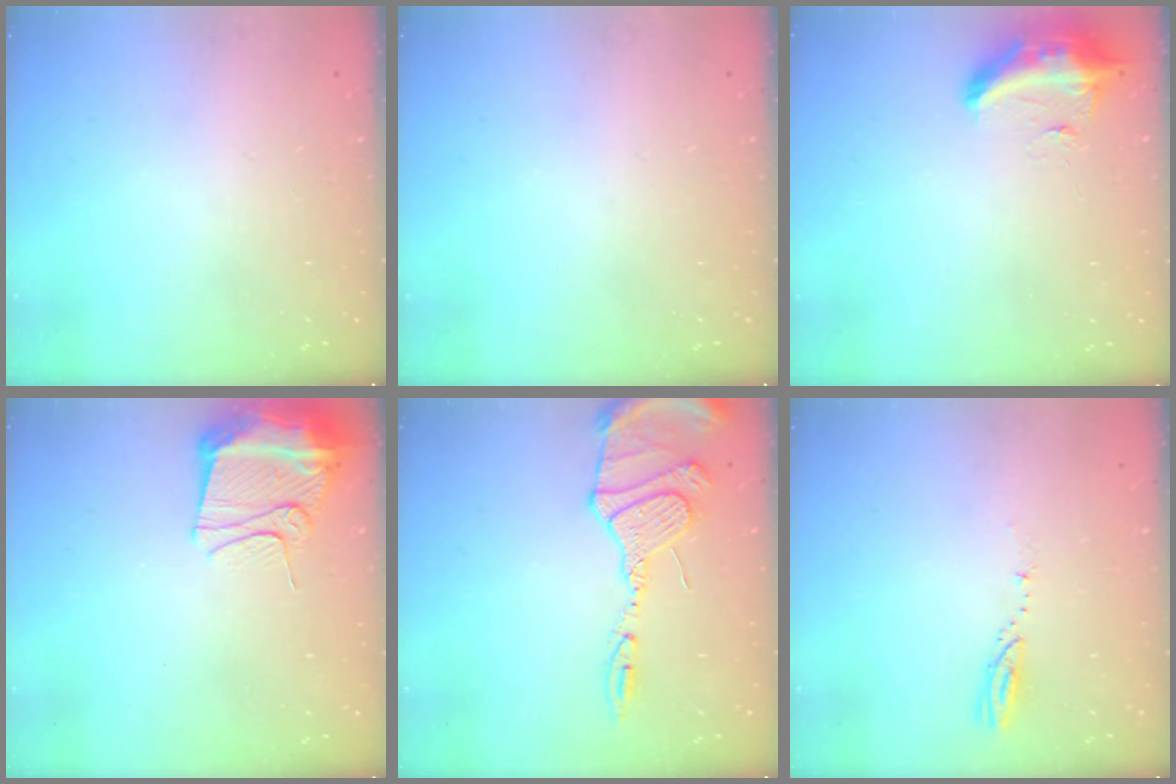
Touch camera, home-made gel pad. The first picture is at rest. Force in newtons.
{"total": 0.0}
{"total": 15.9, "press": 11.4, "slide": 11.1}
{"total": 12.1, "press": 12.0, "slide": 1.4}
{"total": 14.4, "press": 14.4, "slide": 1.5}
{"total": 3.1, "press": 3.1, "slide": 0.3}